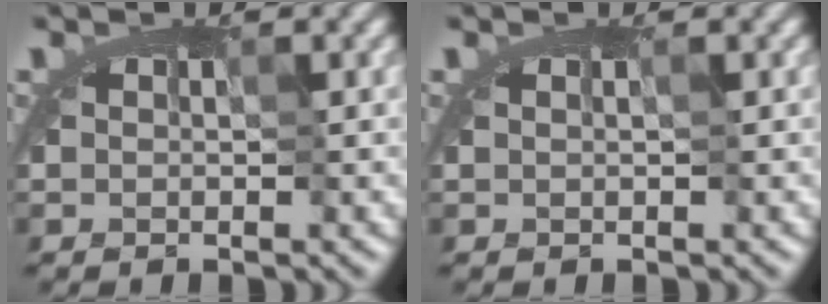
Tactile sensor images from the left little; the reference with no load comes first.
{"total": 0.0}